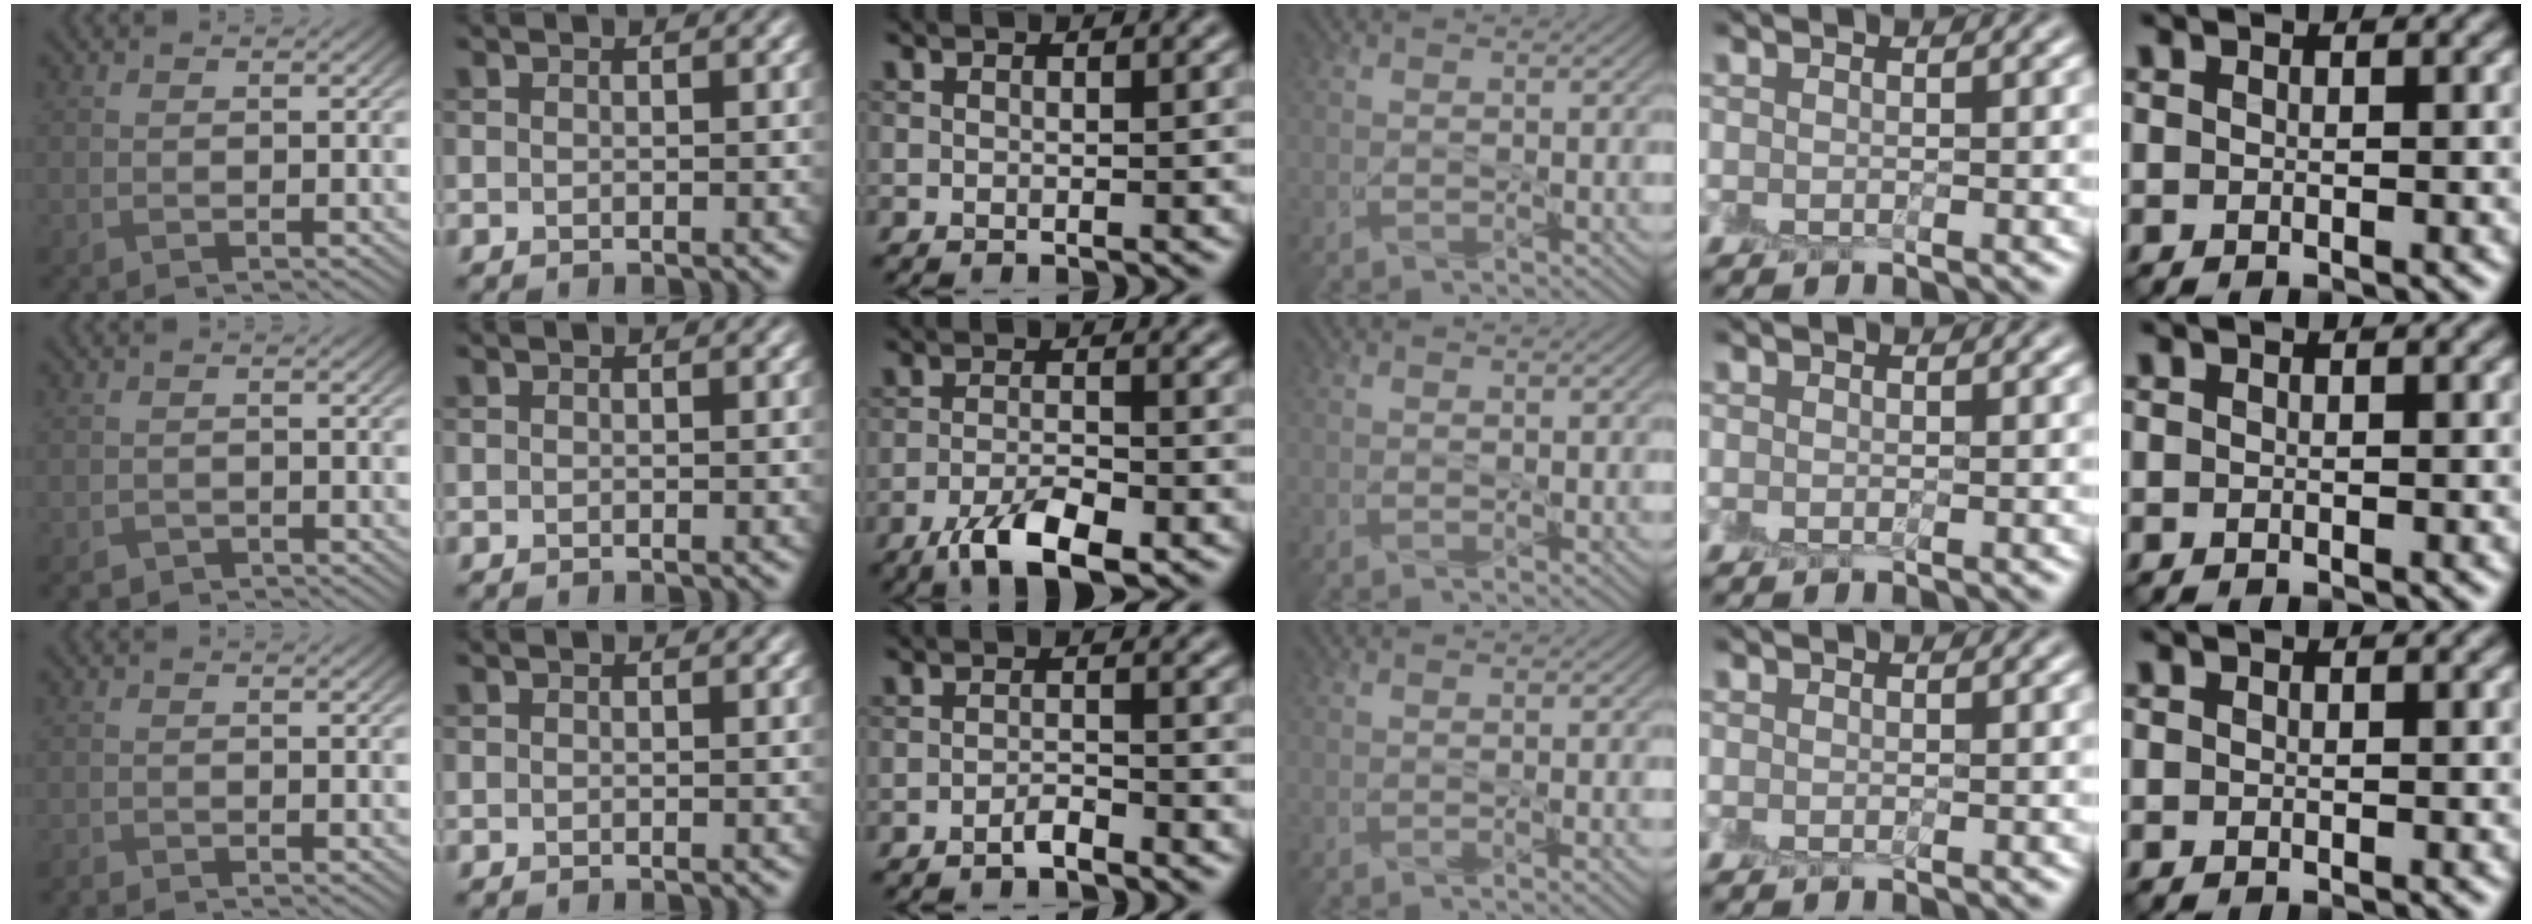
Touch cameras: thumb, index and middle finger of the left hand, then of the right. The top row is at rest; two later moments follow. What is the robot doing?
{"motion": "peel", "object": "envelope seal"}